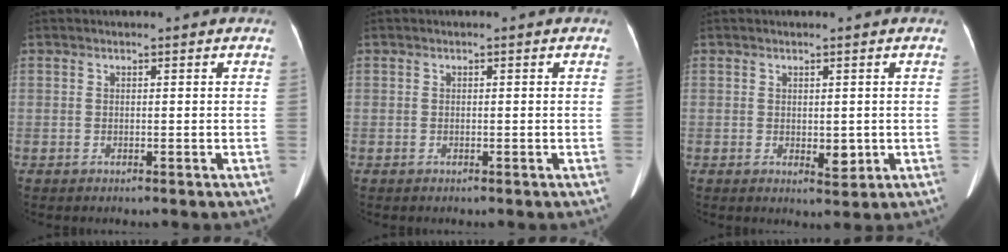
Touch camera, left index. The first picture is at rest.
{"total": 0.0}
{"total": 2.5, "force": [0.2, 1.4, 2.0], "torque": [-0.029, -0.006, 0.010]}